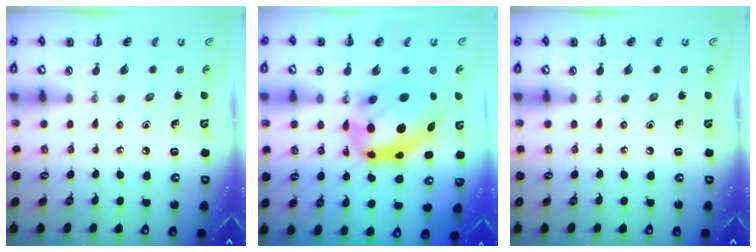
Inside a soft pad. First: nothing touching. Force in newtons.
{"total": 12.8, "press": 12.4, "slide": 3.1}
{"total": 0.0}